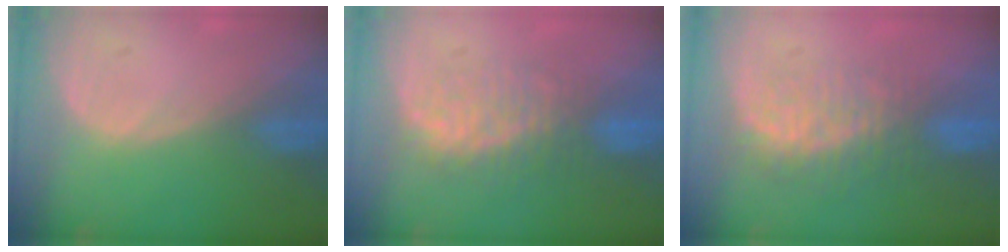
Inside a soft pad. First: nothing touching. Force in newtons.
{"total": 7.4, "press": 7.2, "slide": 1.6}
{"total": 8.1, "press": 7.4, "slide": 3.2}